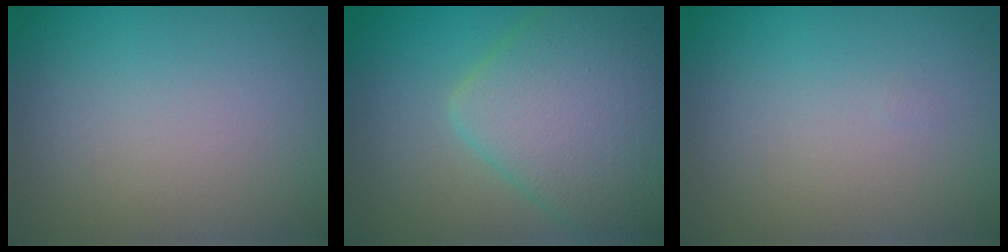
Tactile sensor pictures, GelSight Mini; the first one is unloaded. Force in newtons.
{"total": 7.8, "press": 7.8, "slide": 0.2}
{"total": 0.0}